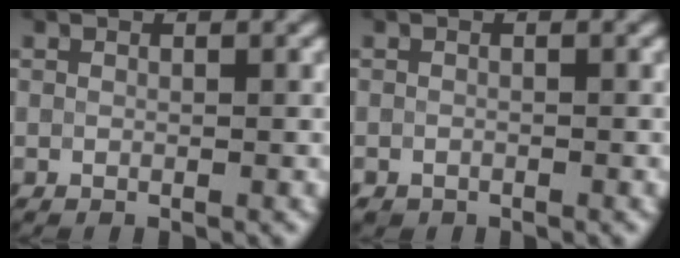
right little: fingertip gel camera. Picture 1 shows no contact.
{"total": 0.5, "force": [-0.3, 0.4, 0.0], "torque": [0.003, -0.005, -0.004]}